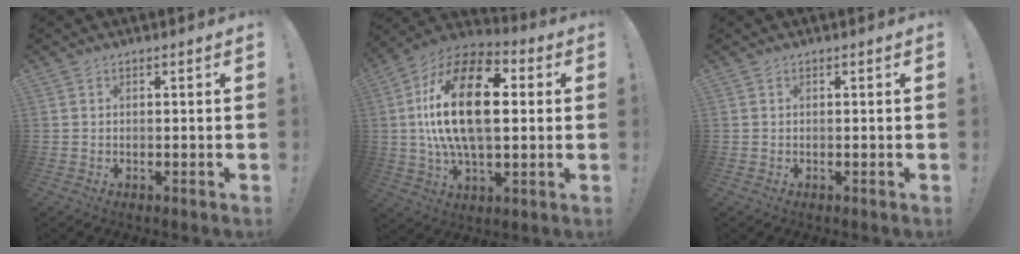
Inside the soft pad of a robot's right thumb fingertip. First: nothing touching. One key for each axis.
{"total": 24.6, "fx": 2.7, "fy": 12.6, "fz": 21.0, "tx": -0.384, "ty": 0.005, "tz": 0.036}
{"total": 0.0}